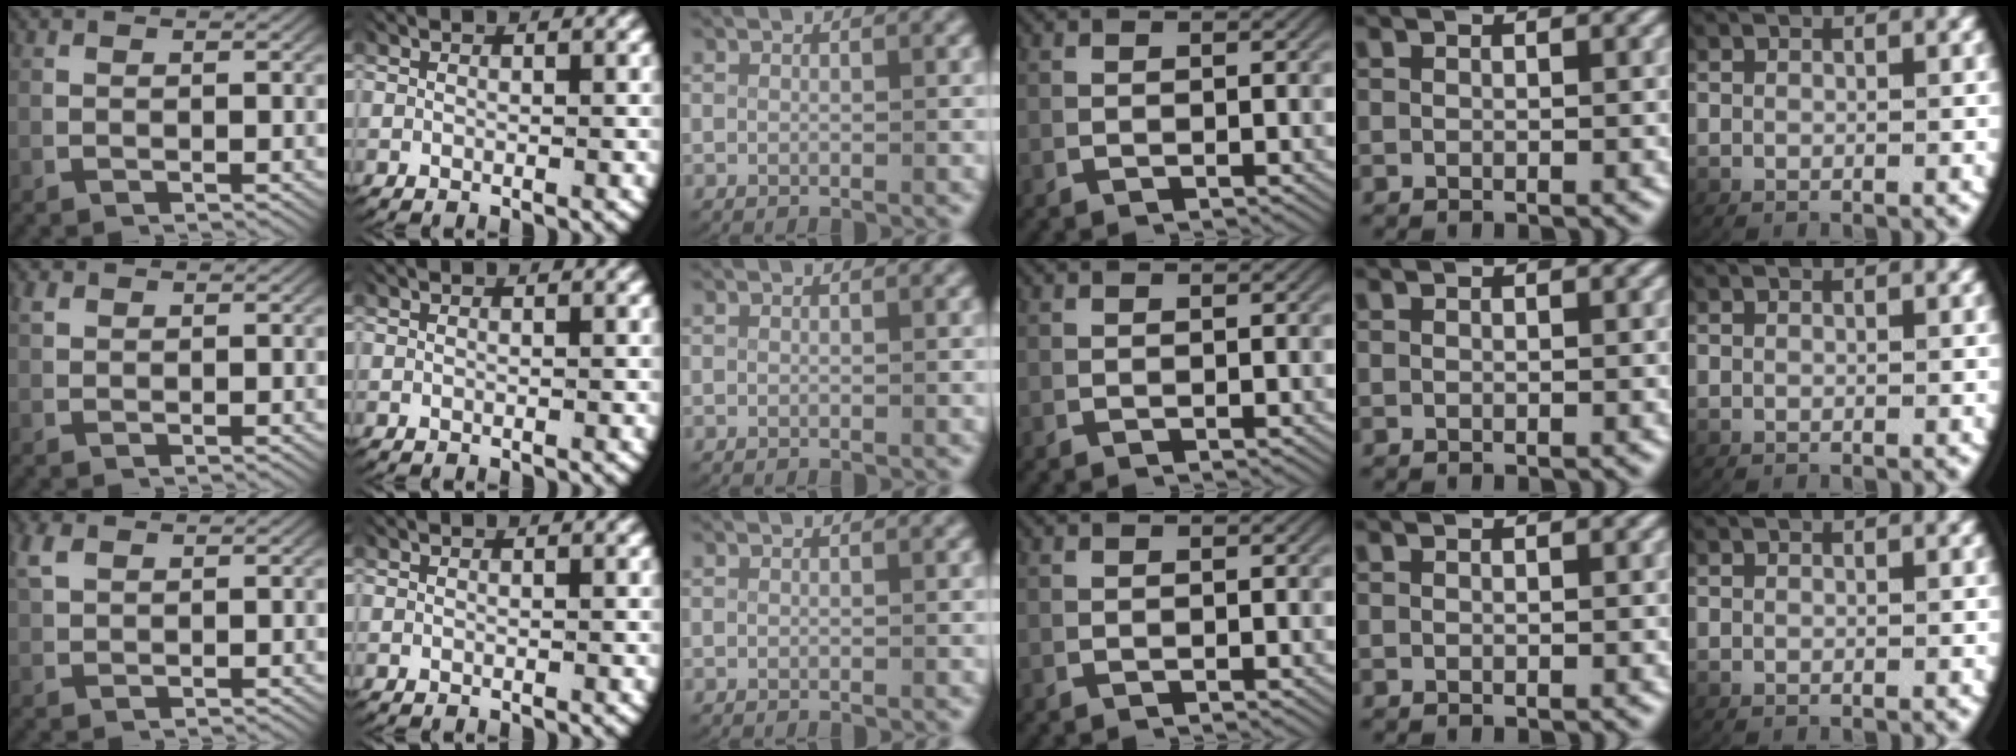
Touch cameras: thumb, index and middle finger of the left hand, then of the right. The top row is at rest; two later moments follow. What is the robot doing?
{"motion": "lift_and_place", "object": "paper"}